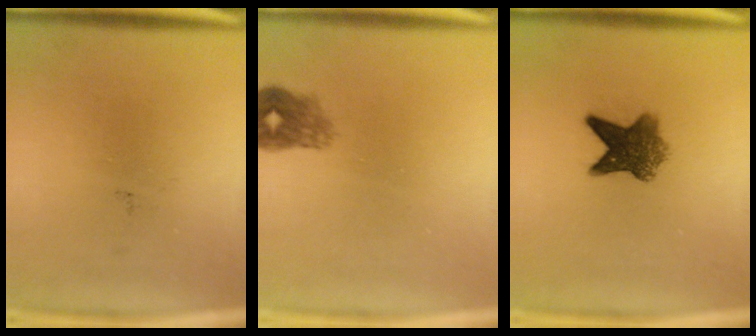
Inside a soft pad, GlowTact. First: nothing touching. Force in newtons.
{"total": 2.4}
{"total": 6.8}